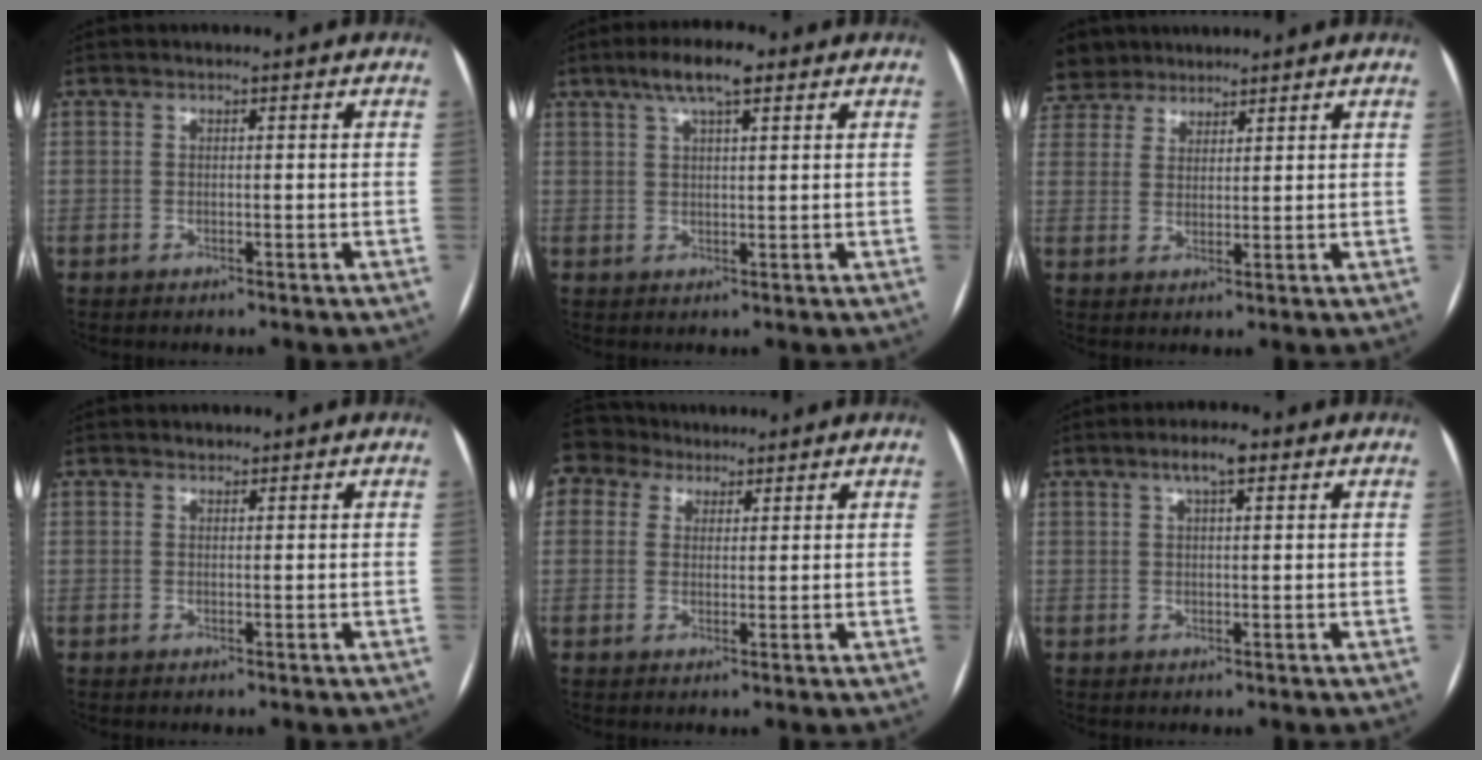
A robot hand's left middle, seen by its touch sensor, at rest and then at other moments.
{"total": 6.2, "force": [3.9, 1.3, 4.7], "torque": [-0.091, 0.017, 0.065]}
{"total": 8.2, "force": [7.0, 4.0, 1.4], "torque": [-0.031, 0.027, 0.134]}
{"total": 0.7, "force": [0.6, 0.4, 0.1], "torque": [-0.004, 0.001, 0.009]}
{"total": 5.5, "force": [4.1, 3.7, 0.7], "torque": [-0.023, 0.033, 0.078]}
{"total": 3.9, "force": [2.2, 1.0, 3.1], "torque": [-0.057, 0.011, 0.036]}